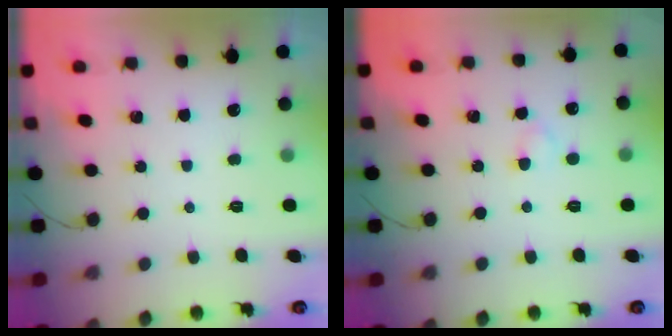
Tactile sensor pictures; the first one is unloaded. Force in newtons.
{"total": 2.0, "press": 1.7, "slide": 0.9}